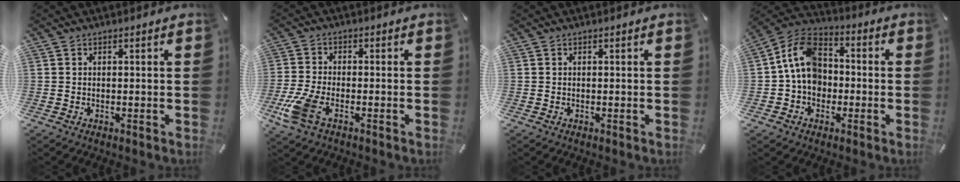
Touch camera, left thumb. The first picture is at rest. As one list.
[{"total": 7.9, "force": [-3.7, 3.7, 6.0], "torque": [-0.143, -0.005, -0.069]}, {"total": 0.0}, {"total": 11.3, "force": [-1.0, 9.1, 6.6], "torque": [-0.156, 0.024, -0.020]}]